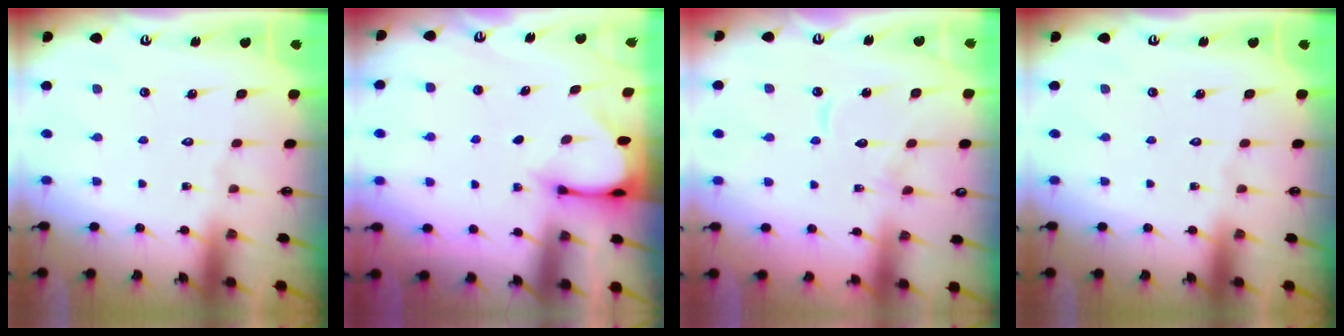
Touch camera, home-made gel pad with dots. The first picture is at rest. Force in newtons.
{"total": 3.4, "press": 3.3, "slide": 0.3}
{"total": 7.8, "press": 7.8, "slide": 0.6}
{"total": 0.0}